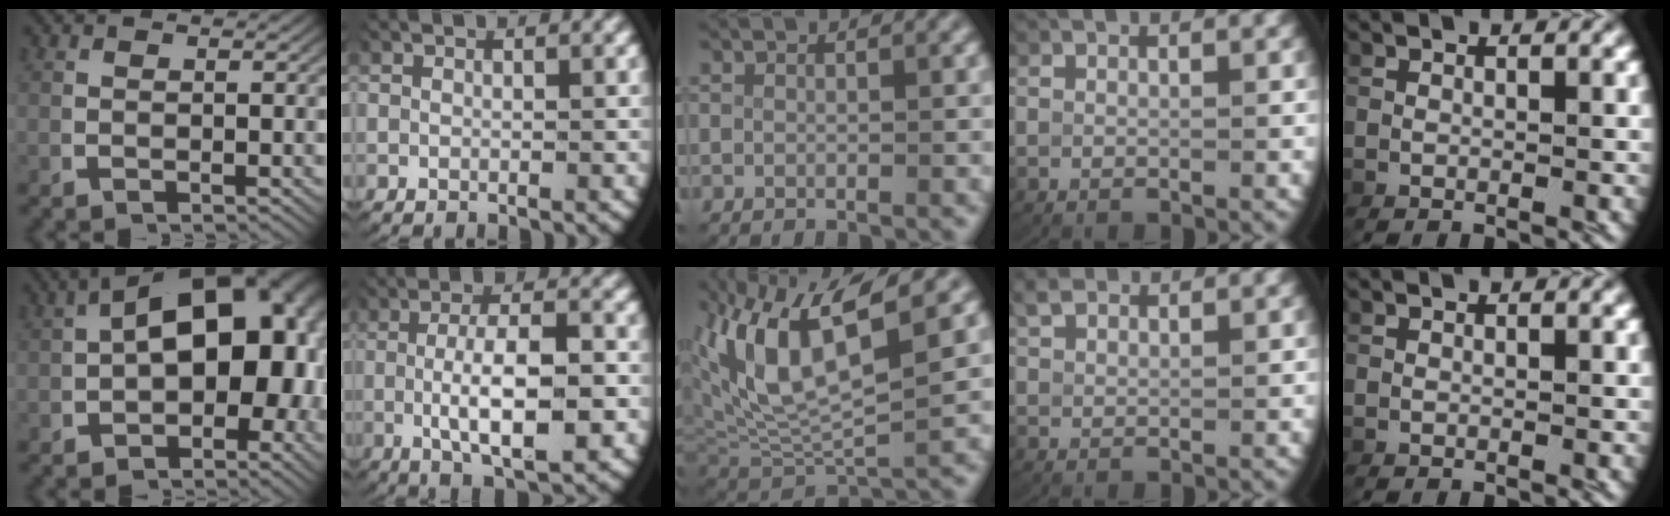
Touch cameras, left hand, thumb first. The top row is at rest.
{"thumb": {"total": 15.8, "force": [0.3, 10.1, 12.2], "torque": [-0.170, -0.038, 0.022]}, "index": {"total": 7.3, "force": [-1.4, 2.8, 6.6], "torque": [-0.108, -0.012, -0.018]}, "middle": {"total": 9.8, "force": [2.0, 5.6, 7.8], "torque": [-0.172, -0.003, 0.042]}, "ring": {"total": 1.7, "force": [1.7, 0.0, 0.3], "torque": [-0.009, 0.000, 0.036]}}